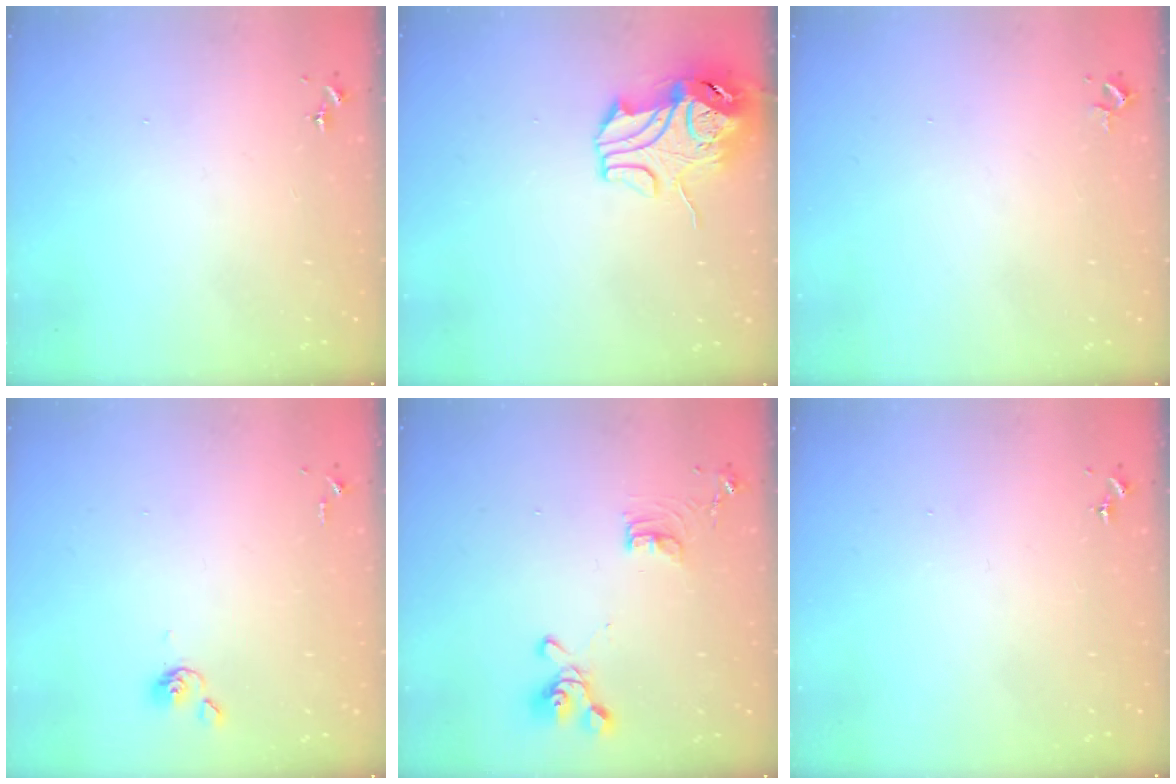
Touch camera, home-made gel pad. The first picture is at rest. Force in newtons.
{"total": 11.9, "press": 11.8, "slide": 1.7}
{"total": 2.2, "press": 2.2, "slide": 0.3}
{"total": 3.9, "press": 3.8, "slide": 0.6}
{"total": 12.5, "press": 12.3, "slide": 2.0}
{"total": 0.0}